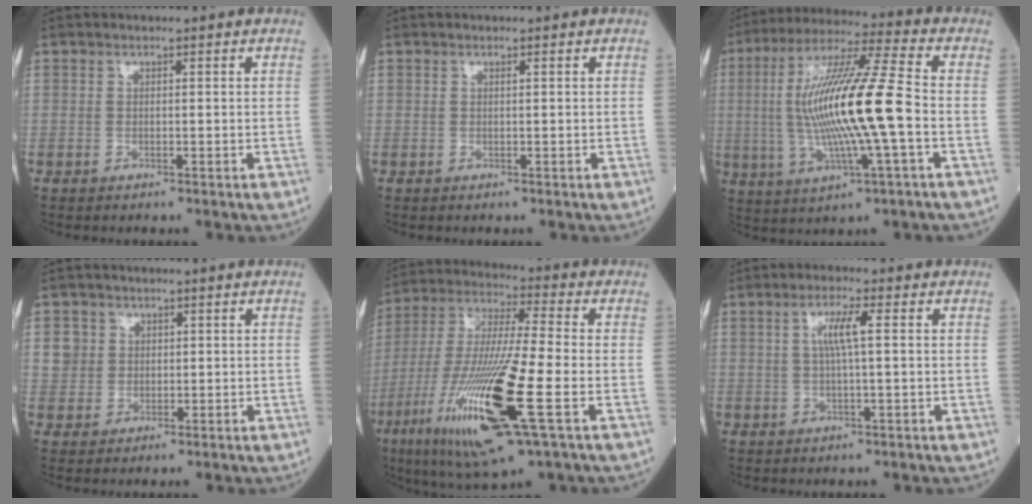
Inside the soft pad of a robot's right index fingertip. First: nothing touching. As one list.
[{"total": 0.0}, {"total": 17.1, "force": [-1.1, 0.8, 17.0], "torque": [-0.335, 0.007, -0.024]}, {"total": 3.1, "force": [0.9, 3.0, 0.3], "torque": [0.004, 0.008, 0.016]}, {"total": 21.2, "force": [-7.3, 1.7, 19.8], "torque": [-0.423, -0.039, -0.136]}, {"total": 4.0, "force": [0.8, 0.0, 3.9], "torque": [-0.077, 0.005, 0.015]}]